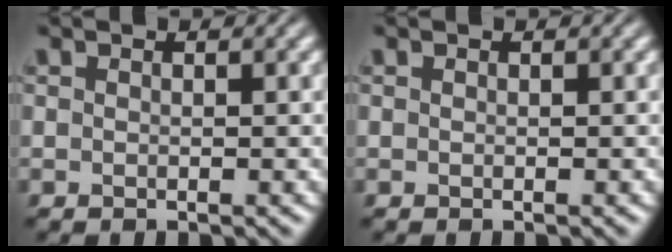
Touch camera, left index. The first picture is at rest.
{"total": 0.0}